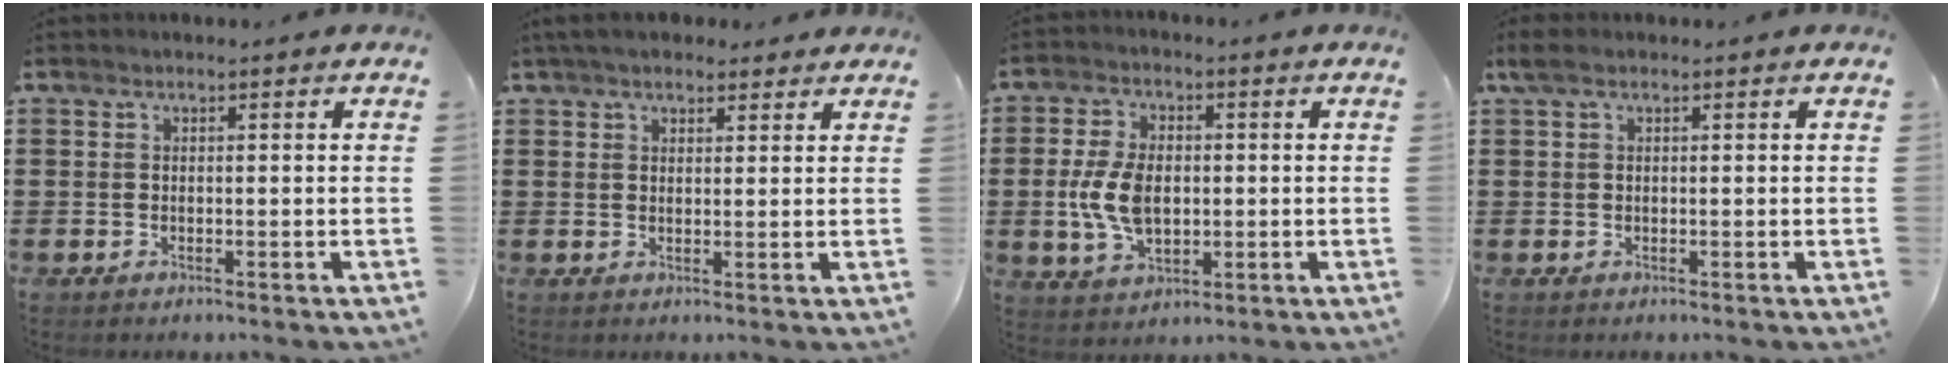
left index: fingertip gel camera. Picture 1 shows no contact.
{"total": 3.9, "force": [3.3, 1.5, 1.5], "torque": [-0.039, 0.001, 0.061]}
{"total": 7.8, "force": [-0.2, 4.8, 6.1], "torque": [-0.149, 0.003, -0.011]}
{"total": 1.4, "force": [0.4, 0.6, 1.2], "torque": [-0.032, 0.002, 0.004]}